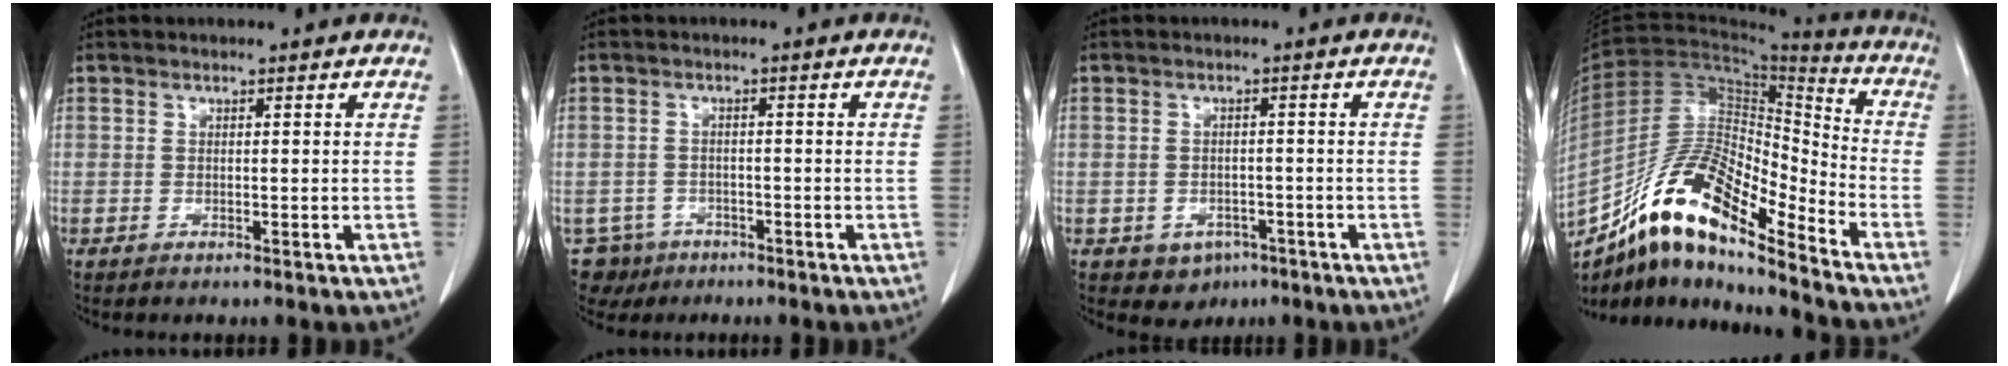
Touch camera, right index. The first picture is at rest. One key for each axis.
{"total": 4.9, "fx": -2.9, "fy": 4.0, "fz": -0.3, "tx": 0.007, "ty": 0.007, "tz": -0.047}
{"total": 4.1, "fx": -2.3, "fy": 3.2, "fz": 1.1, "tx": -0.007, "ty": 0.009, "tz": -0.023}
{"total": 16.5, "fx": -12.1, "fy": 3.3, "fz": 10.7, "tx": -0.199, "ty": 0.023, "tz": -0.217}